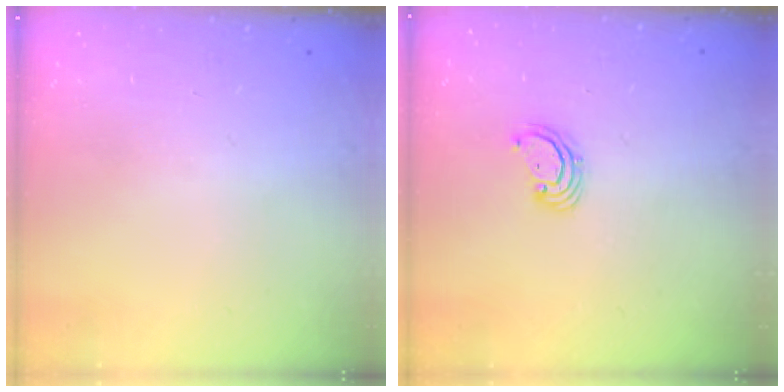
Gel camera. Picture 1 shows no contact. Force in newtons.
{"total": 3.3, "press": 3.3, "slide": 0.2}